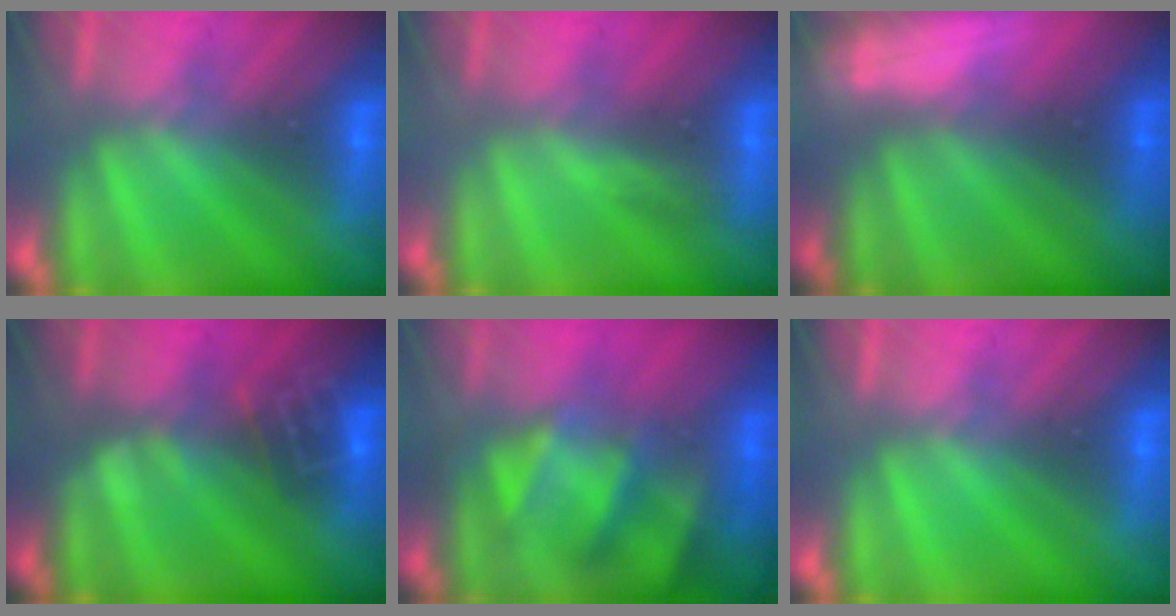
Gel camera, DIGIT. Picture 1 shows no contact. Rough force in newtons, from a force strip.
{"total": 2.9}
{"total": 3.0}
{"total": 2.8}
{"total": 4.9}
{"total": 0.0}